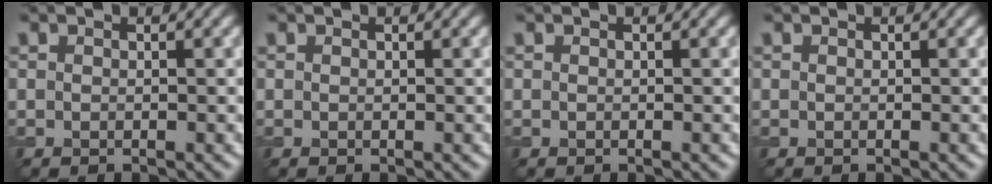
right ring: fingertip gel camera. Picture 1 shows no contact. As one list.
[{"total": 0.0}, {"total": 0.0}, {"total": 0.0}]